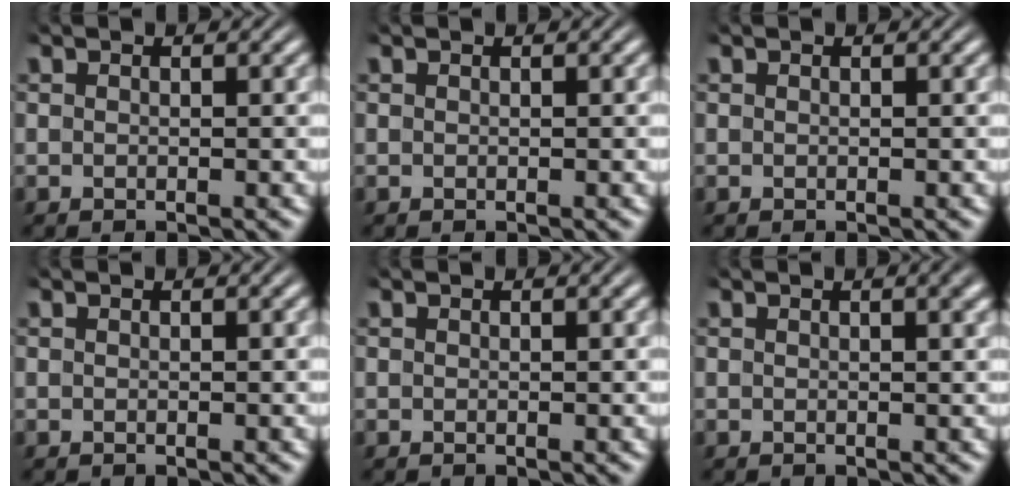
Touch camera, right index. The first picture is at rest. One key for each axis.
{"total": 0.0}
{"total": 0.0}
{"total": 0.0}
{"total": 0.0}
{"total": 1.1, "fx": 0.5, "fy": -0.2, "fz": 0.9, "tx": -0.005, "ty": 0.003, "tz": 0.006}